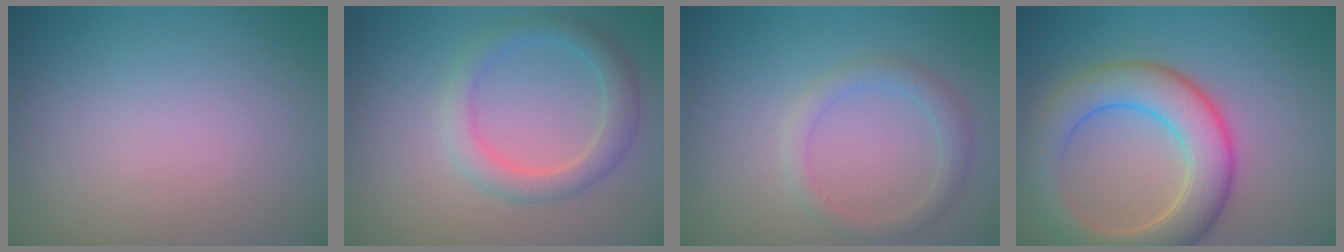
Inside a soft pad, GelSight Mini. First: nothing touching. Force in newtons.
{"total": 2.8, "press": 2.8, "slide": 0.1}
{"total": 1.8, "press": 1.8, "slide": 0.2}
{"total": 6.6, "press": 6.6, "slide": 0.3}